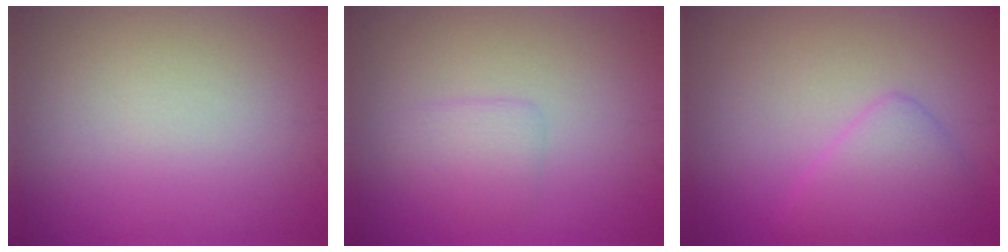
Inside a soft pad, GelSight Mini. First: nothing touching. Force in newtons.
{"total": 1.8, "press": 1.8, "slide": 0.0}
{"total": 3.2, "press": 3.2, "slide": 0.1}